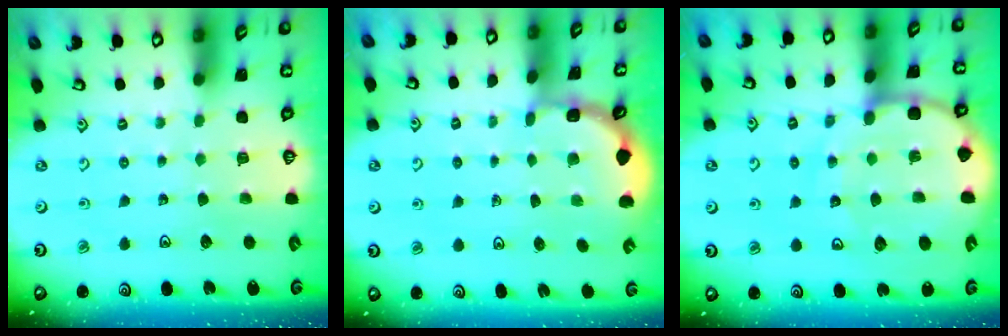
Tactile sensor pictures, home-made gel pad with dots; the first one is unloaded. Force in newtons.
{"total": 2.1, "press": 2.1, "slide": 0.1}
{"total": 14.7, "press": 14.5, "slide": 1.8}